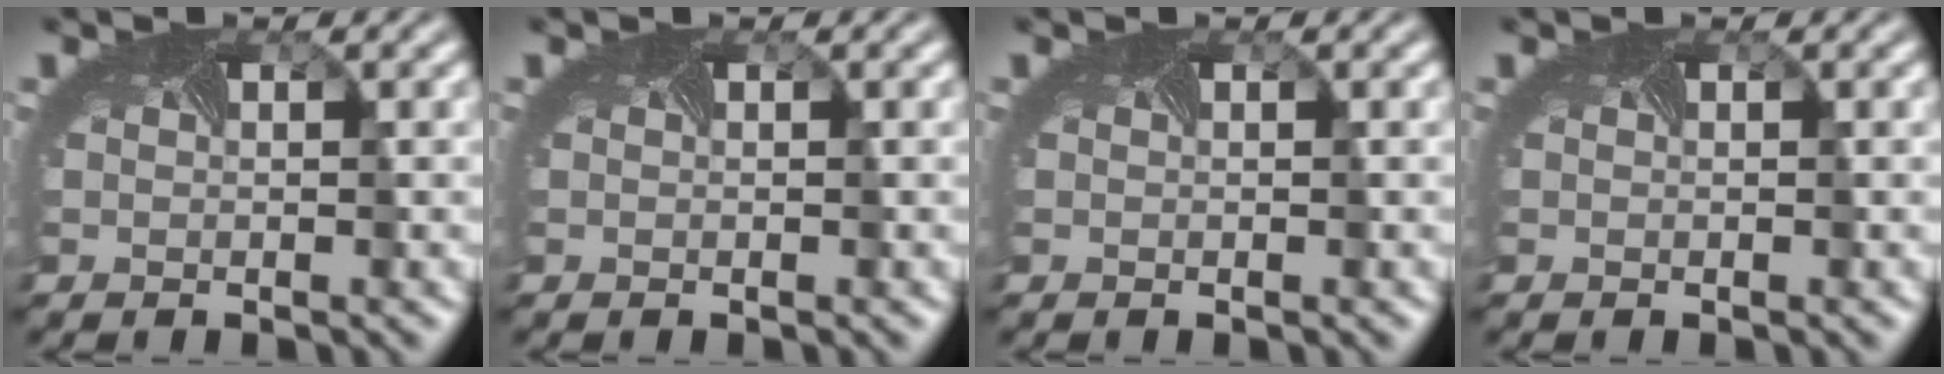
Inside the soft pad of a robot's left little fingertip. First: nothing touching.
{"total": 0.0}
{"total": 0.0}
{"total": 0.0}